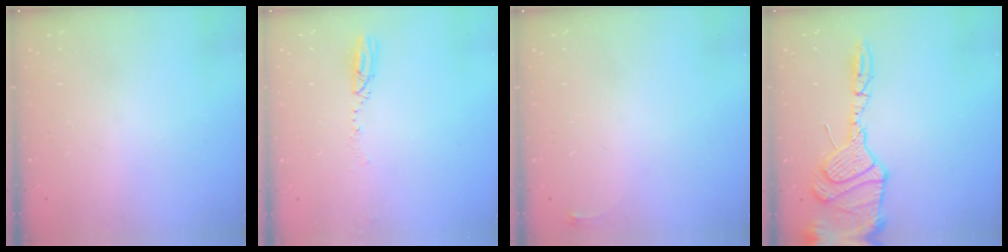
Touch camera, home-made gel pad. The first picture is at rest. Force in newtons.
{"total": 3.3, "press": 3.2, "slide": 0.8}
{"total": 2.6, "press": 2.6, "slide": 0.6}
{"total": 18.6, "press": 18.4, "slide": 3.1}